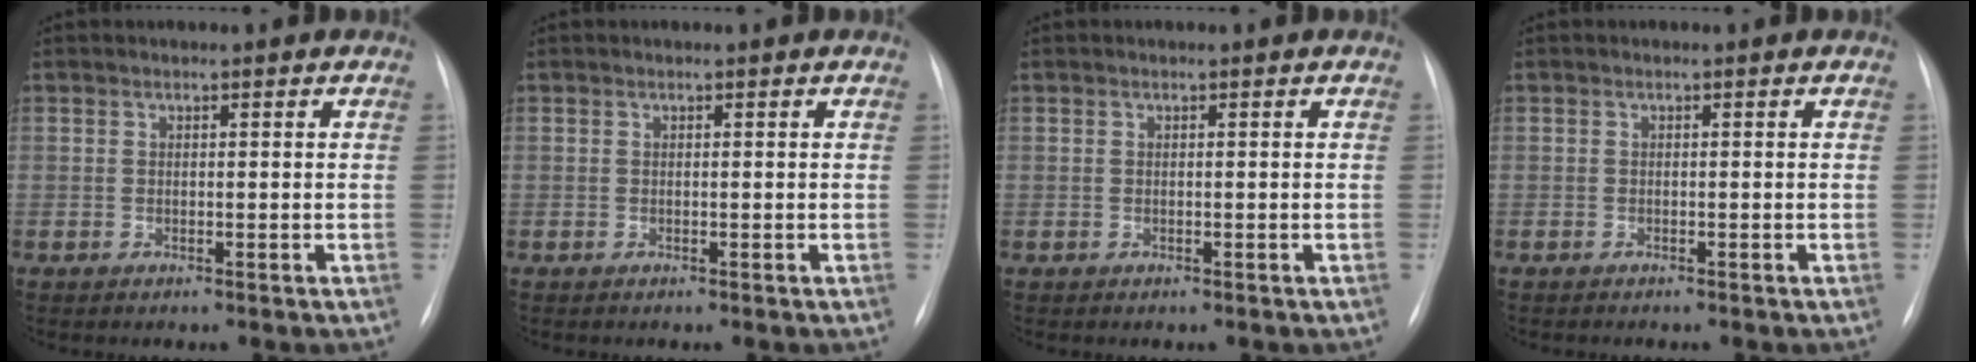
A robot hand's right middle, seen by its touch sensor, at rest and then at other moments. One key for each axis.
{"total": 0.0}
{"total": 0.0}
{"total": 1.0, "fx": -0.9, "fy": 0.2, "fz": 0.5, "tx": -0.009, "ty": -0.004, "tz": -0.011}